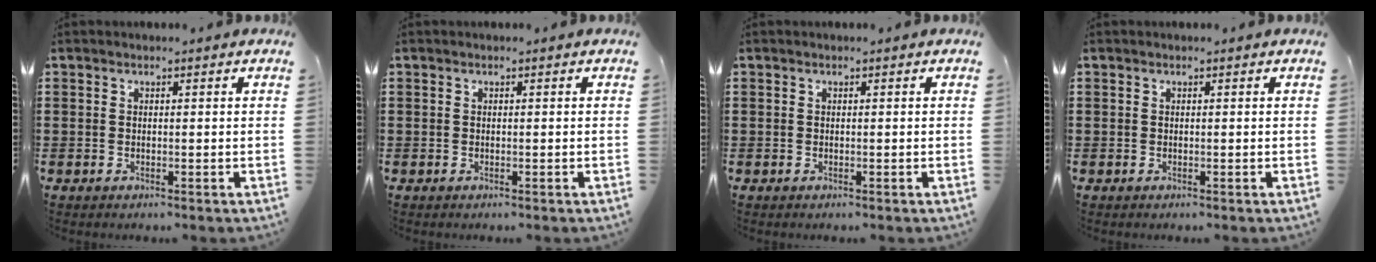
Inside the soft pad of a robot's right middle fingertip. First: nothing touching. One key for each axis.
{"total": 0.0}
{"total": 0.0}
{"total": 0.0}